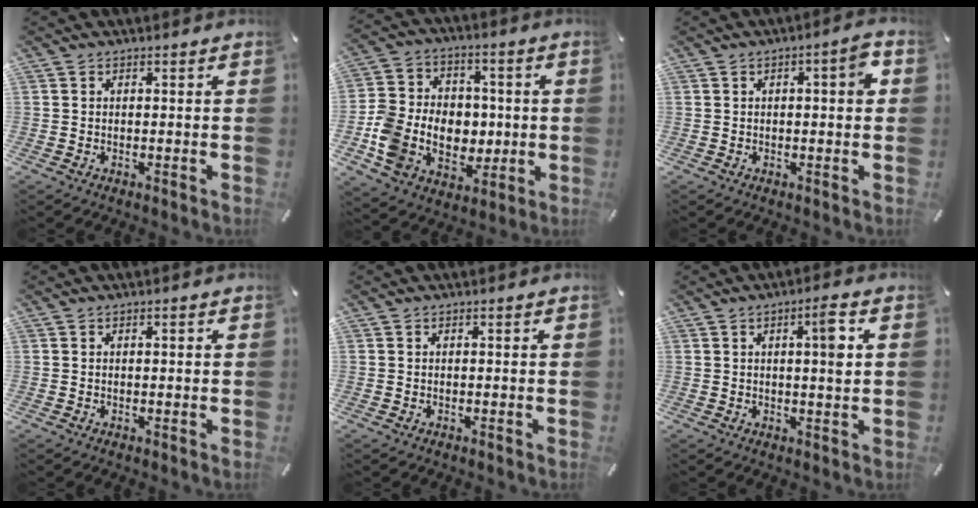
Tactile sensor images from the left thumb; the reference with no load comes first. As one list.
[{"total": 13.3, "force": [-2.2, 11.4, 6.6], "torque": [-0.144, 0.008, -0.032]}, {"total": 4.7, "force": [0.7, 1.2, 4.5], "torque": [-0.060, 0.000, 0.004]}, {"total": 0.6, "force": [0.1, 0.2, 0.5], "torque": [-0.010, 0.002, 0.000]}, {"total": 0.0}, {"total": 5.5, "force": [1.4, 0.7, 5.2], "torque": [-0.079, -0.008, 0.015]}]